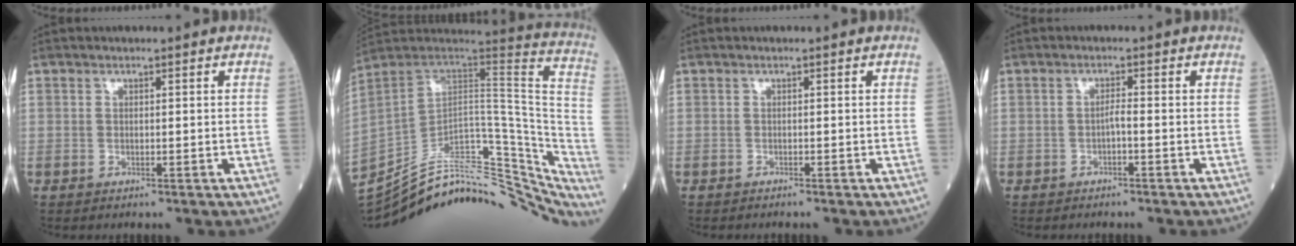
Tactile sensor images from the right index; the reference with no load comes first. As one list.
[{"total": 36.0, "force": [-29.4, 11.4, 17.3], "torque": [-0.222, -0.005, -0.399]}, {"total": 0.7, "force": [-0.7, -0.1, 0.3], "torque": [-0.003, 0.000, -0.011]}, {"total": 1.3, "force": [-0.7, 0.0, 1.1], "torque": [-0.019, 0.002, -0.014]}]